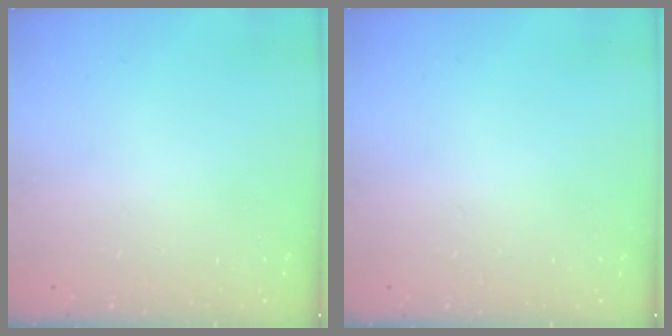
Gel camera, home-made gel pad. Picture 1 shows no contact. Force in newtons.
{"total": 0.0}